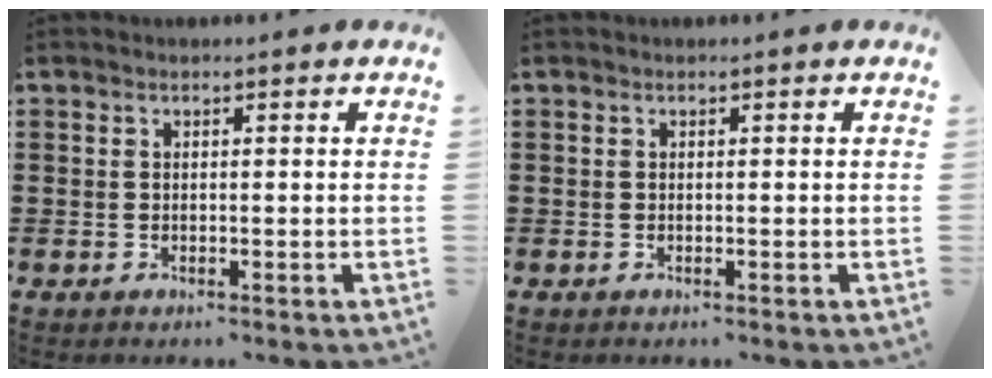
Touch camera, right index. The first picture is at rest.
{"total": 0.0}